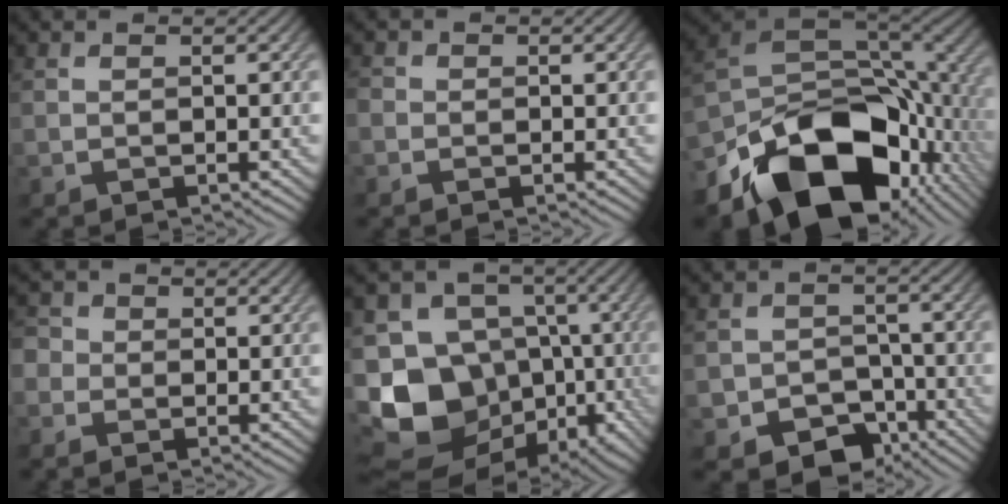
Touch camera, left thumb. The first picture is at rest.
{"total": 1.4, "force": [-0.7, 1.2, 0.3], "torque": [-0.003, -0.005, -0.021]}
{"total": 17.8, "force": [-8.9, 10.5, 11.2], "torque": [-0.193, -0.036, -0.141]}
{"total": 2.8, "force": [-0.4, 2.7, 0.6], "torque": [-0.016, 0.011, -0.025]}
{"total": 16.6, "force": [-5.9, 12.8, 8.8], "torque": [-0.206, -0.013, -0.097]}
{"total": 7.9, "force": [-5.2, 5.2, 2.8], "torque": [-0.048, -0.018, -0.087]}